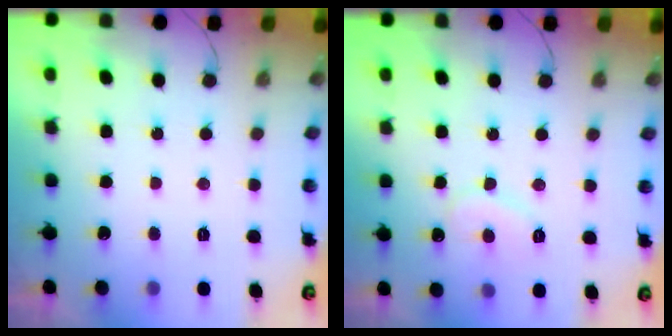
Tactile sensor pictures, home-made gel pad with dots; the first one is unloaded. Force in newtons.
{"total": 7.4, "press": 7.4, "slide": 0.5}